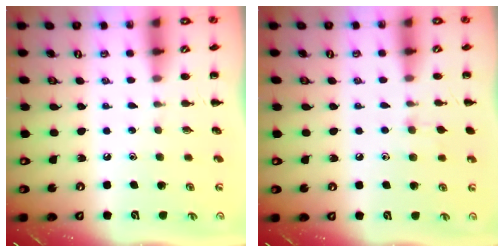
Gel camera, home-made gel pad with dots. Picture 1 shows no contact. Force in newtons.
{"total": 5.9, "press": 5.5, "slide": 2.0}